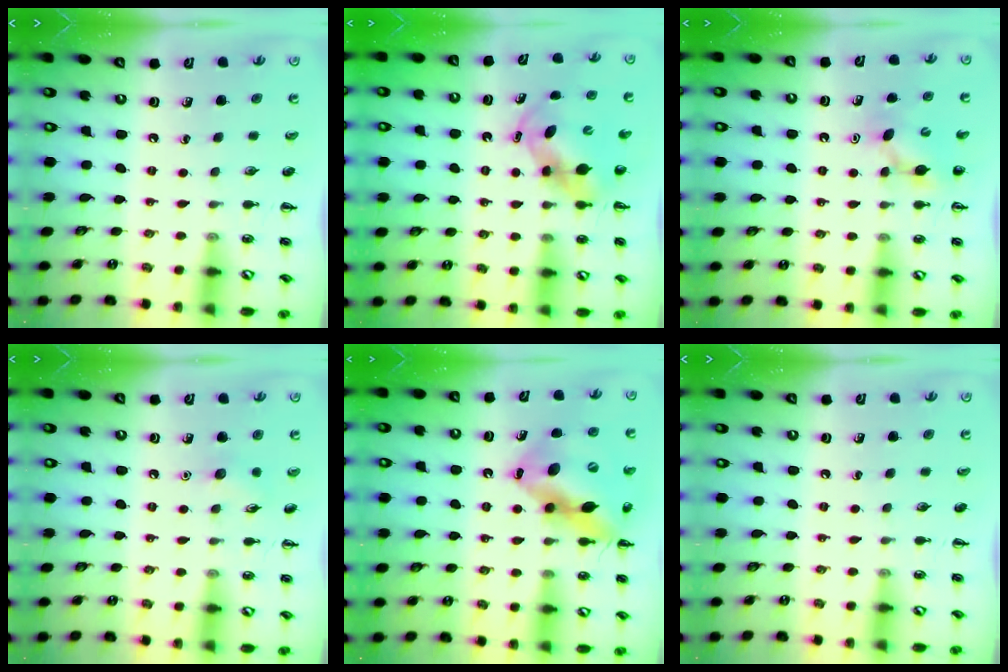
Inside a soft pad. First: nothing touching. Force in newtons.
{"total": 5.6, "press": 5.5, "slide": 0.9}
{"total": 7.6, "press": 7.4, "slide": 1.5}
{"total": 6.1, "press": 5.9, "slide": 1.6}
{"total": 17.6, "press": 17.3, "slide": 3.1}
{"total": 0.0}